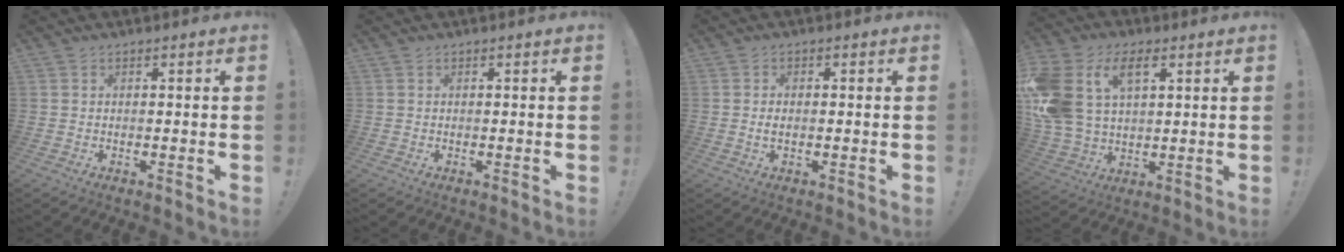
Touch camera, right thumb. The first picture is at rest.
{"total": 0.0}
{"total": 1.4, "force": [0.0, 0.7, 1.2], "torque": [-0.021, 0.005, 0.000]}
{"total": 17.0, "force": [6.5, 11.4, 10.9], "torque": [-0.240, -0.020, 0.119]}